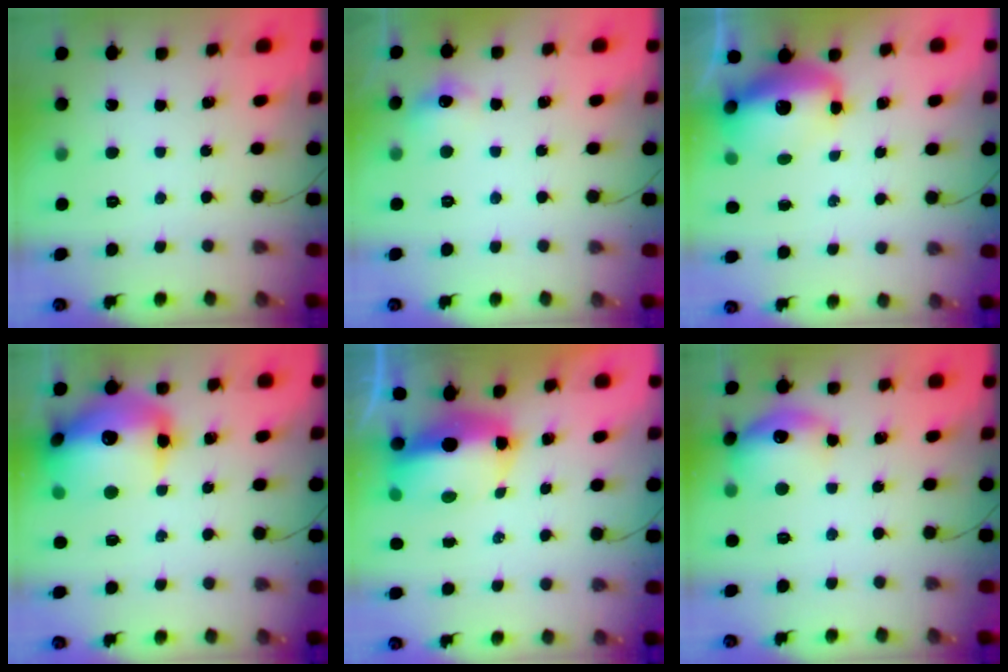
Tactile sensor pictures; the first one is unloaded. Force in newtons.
{"total": 7.1, "press": 7.0, "slide": 1.4}
{"total": 13.8, "press": 13.5, "slide": 2.9}
{"total": 22.4, "press": 22.0, "slide": 4.2}
{"total": 10.0, "press": 9.8, "slide": 2.0}
{"total": 14.0, "press": 13.9, "slide": 0.9}